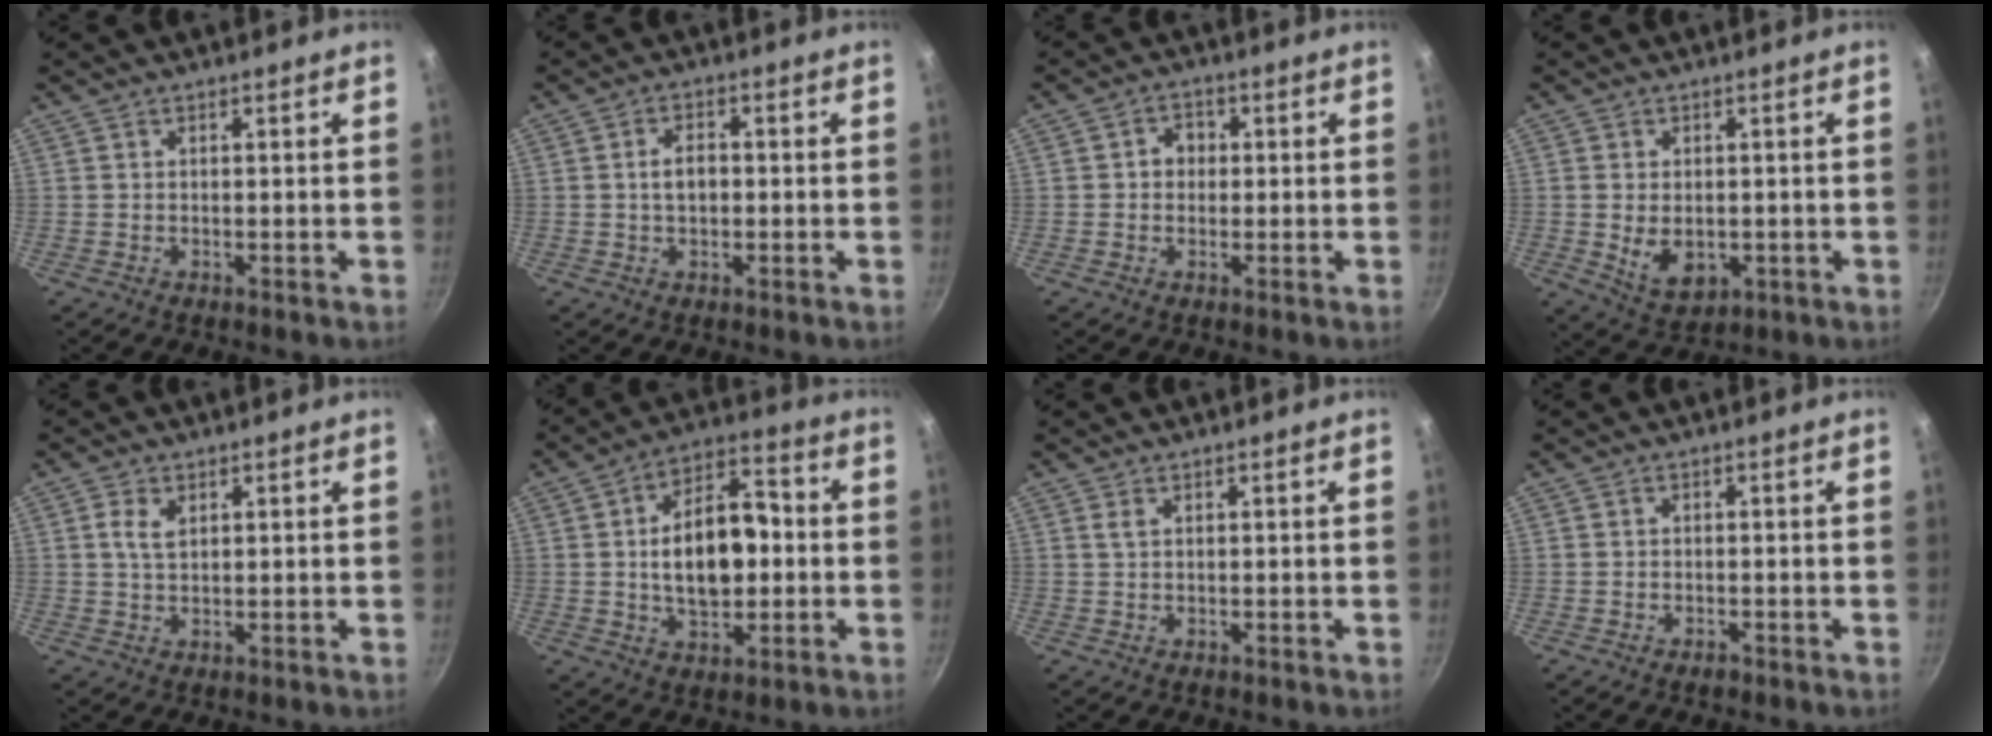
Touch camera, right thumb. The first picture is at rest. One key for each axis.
{"total": 4.0, "fx": 0.0, "fy": 2.4, "fz": 3.2, "tx": -0.047, "ty": 0.015, "tz": -0.003}
{"total": 3.7, "fx": 0.2, "fy": 3.3, "fz": 1.8, "tx": -0.004, "ty": 0.008, "tz": -0.002}
{"total": 7.2, "fx": -0.7, "fy": 4.9, "fz": 5.2, "tx": -0.077, "ty": -0.010, "tz": 0.003}
{"total": 3.3, "fx": 1.2, "fy": 2.0, "fz": 2.4, "tx": -0.043, "ty": -0.001, "tz": 0.022}
{"total": 15.6, "fx": -0.2, "fy": 9.3, "fz": 12.5, "tx": -0.173, "ty": 0.024, "tz": -0.008}
{"total": 1.0, "fx": 0.5, "fy": 0.5, "fz": 0.8, "tx": -0.016, "ty": 0.001, "tz": 0.011}
{"total": 1.2, "fx": -0.9, "fy": 0.7, "fz": 0.6, "tx": -0.012, "ty": 0.007, "tz": -0.014}